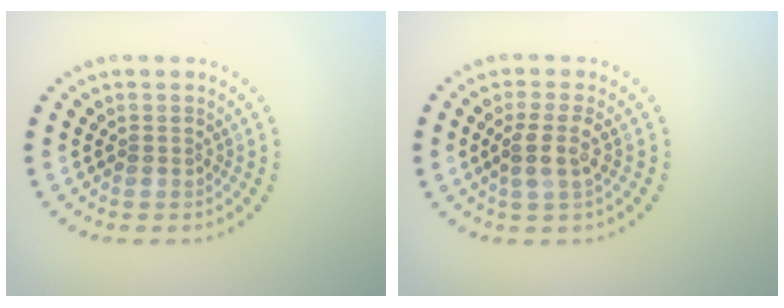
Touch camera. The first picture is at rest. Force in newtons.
{"total": 2.3, "press": 2.0, "slide": 1.2}